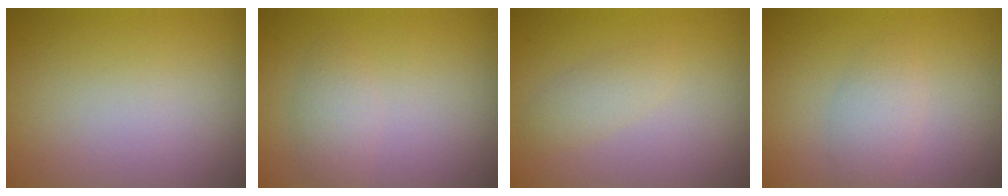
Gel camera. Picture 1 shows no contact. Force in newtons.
{"total": 1.8, "press": 1.8, "slide": 0.1}
{"total": 1.6, "press": 1.6, "slide": 0.1}
{"total": 2.1, "press": 2.0, "slide": 0.0}